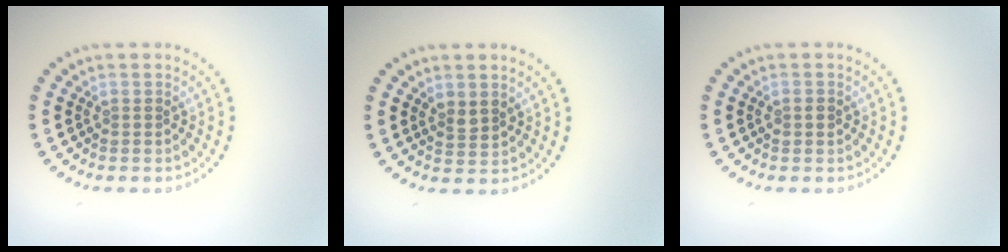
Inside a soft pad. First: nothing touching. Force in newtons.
{"total": 1.4, "press": 1.2, "slide": 0.7}
{"total": 1.3, "press": 1.2, "slide": 0.3}